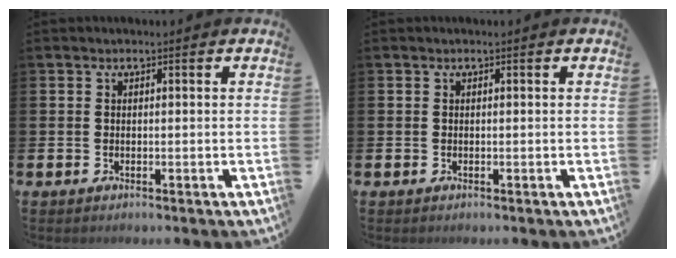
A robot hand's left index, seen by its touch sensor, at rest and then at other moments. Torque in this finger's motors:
{"motor_torque": [0.00, 0.00, 0.00, 0.00]}